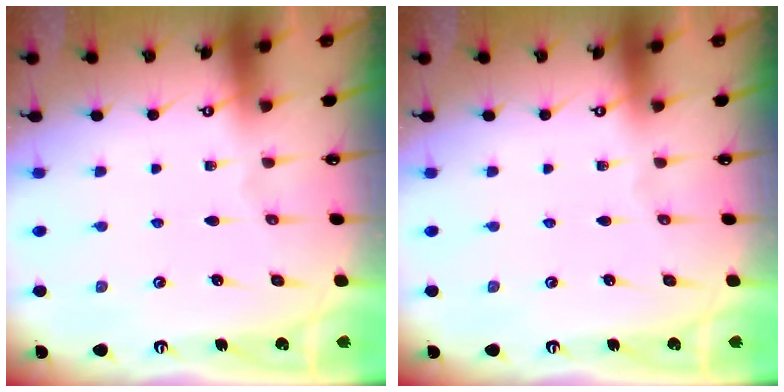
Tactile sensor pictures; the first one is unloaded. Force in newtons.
{"total": 0.0}